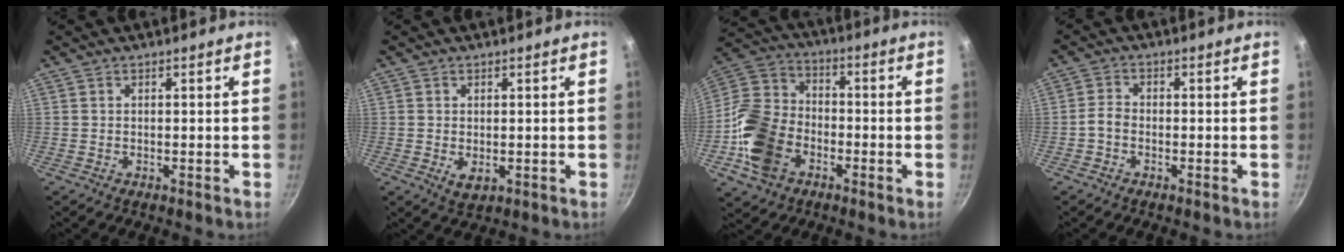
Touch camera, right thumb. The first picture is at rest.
{"total": 2.8, "force": [-0.3, 1.9, 2.1], "torque": [-0.036, -0.009, -0.001]}
{"total": 16.5, "force": [-5.8, 12.0, 9.8], "torque": [-0.179, 0.041, -0.128]}
{"total": 2.4, "force": [-1.1, 1.5, 1.5], "torque": [-0.033, 0.017, -0.030]}